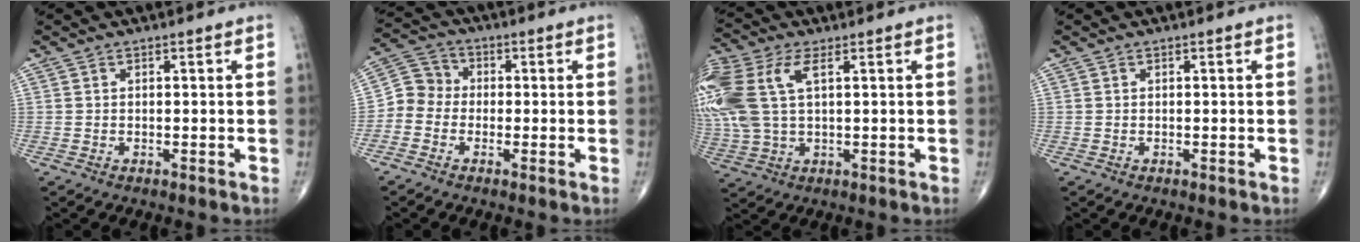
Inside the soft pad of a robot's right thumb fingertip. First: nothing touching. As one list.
[{"total": 5.5, "force": [-1.3, 4.9, 2.0], "torque": [-0.018, 0.023, -0.045]}, {"total": 16.8, "force": [4.4, 8.9, 13.5], "torque": [-0.360, 0.015, 0.087]}, {"total": 0.0}]